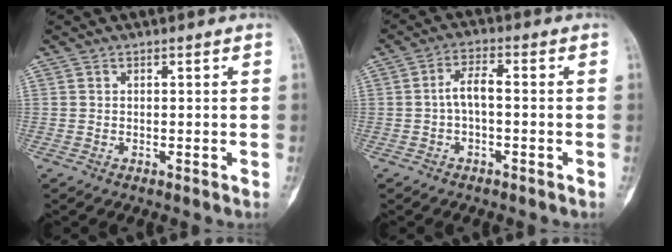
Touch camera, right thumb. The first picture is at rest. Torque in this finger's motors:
{"motor_torque": [-0.17, -0.19, 0.37, -0.12, -0.01]}